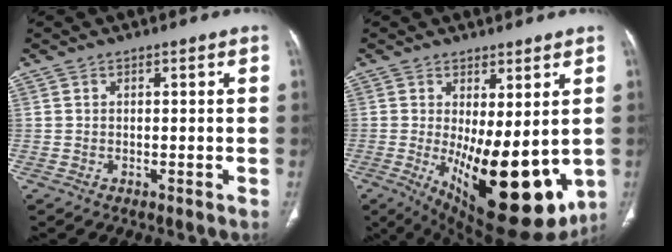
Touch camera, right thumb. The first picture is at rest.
{"total": 19.8, "force": [-2.5, 8.0, 17.9], "torque": [-0.243, -0.038, -0.007]}